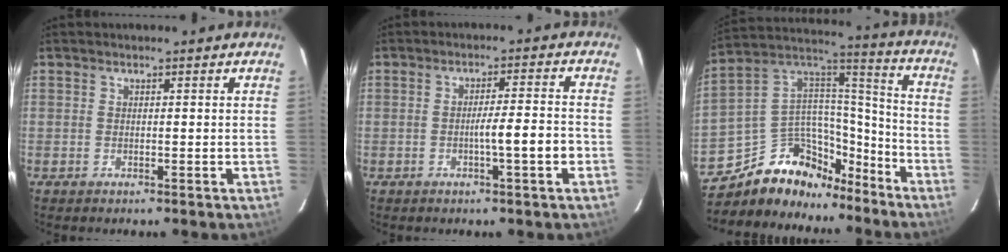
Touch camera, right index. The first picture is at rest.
{"total": 5.5, "force": [-2.1, -0.3, 5.0], "torque": [-0.084, 0.001, -0.031]}
{"total": 18.7, "force": [-13.2, 11.2, 7.0], "torque": [-0.149, 0.075, -0.208]}